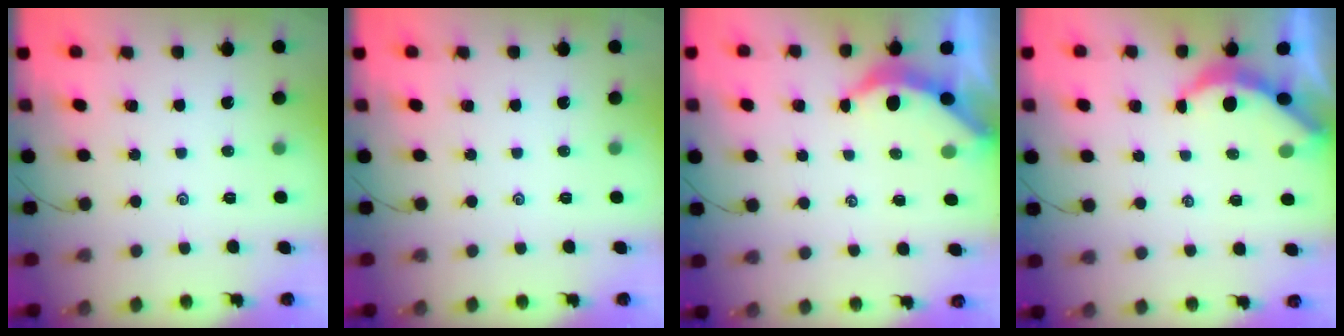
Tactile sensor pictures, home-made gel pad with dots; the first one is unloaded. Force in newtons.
{"total": 0.0}
{"total": 3.8, "press": 3.7, "slide": 0.5}
{"total": 4.3, "press": 4.3, "slide": 0.5}